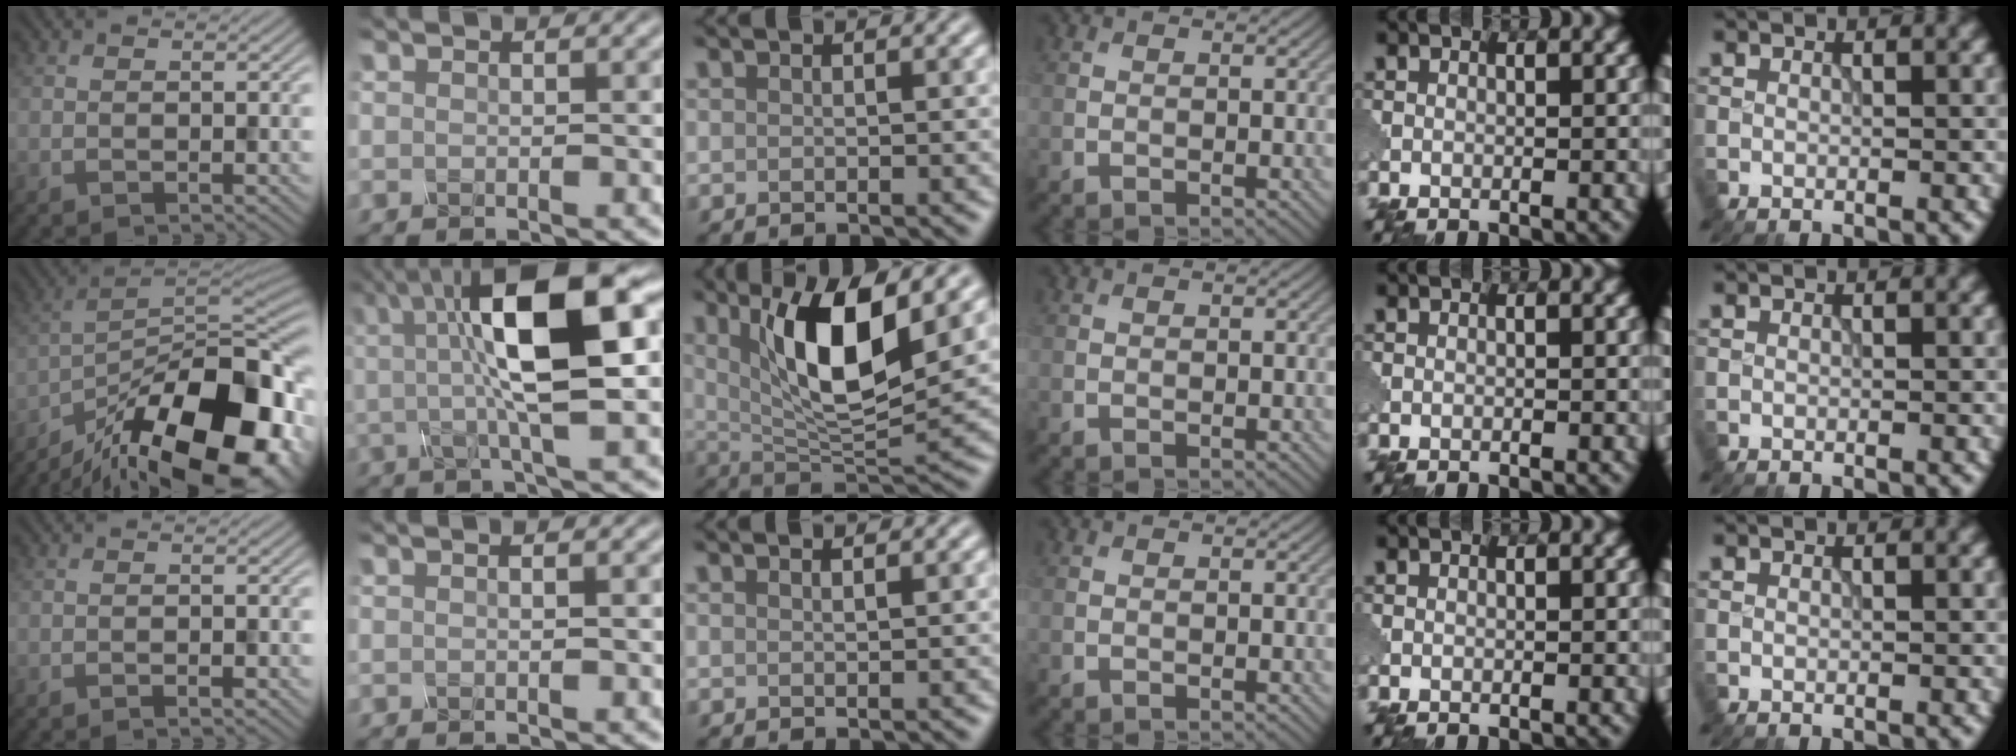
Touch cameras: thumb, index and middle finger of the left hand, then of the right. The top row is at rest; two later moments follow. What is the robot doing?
{"motion": "assemble", "object": "glue stick"}